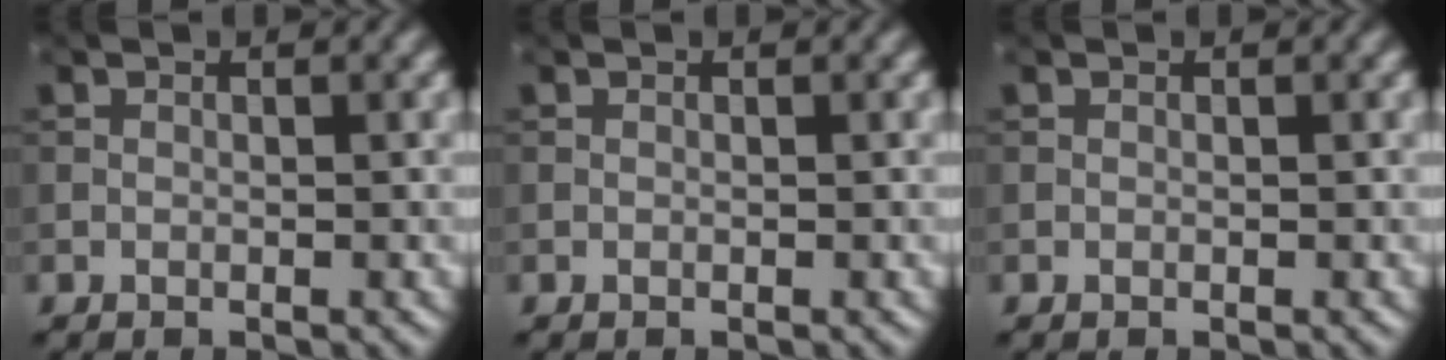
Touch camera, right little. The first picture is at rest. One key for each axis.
{"total": 0.0}
{"total": 0.0}